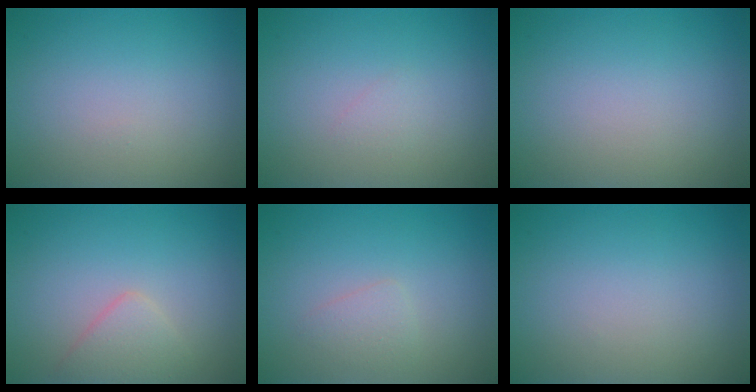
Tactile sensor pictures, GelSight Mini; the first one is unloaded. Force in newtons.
{"total": 0.6, "press": 0.6, "slide": 0.1}
{"total": 0.0}
{"total": 2.1, "press": 2.1, "slide": 0.1}
{"total": 1.2, "press": 1.2, "slide": 0.0}
{"total": 0.0}